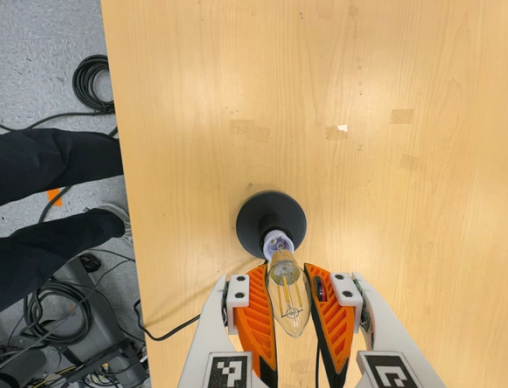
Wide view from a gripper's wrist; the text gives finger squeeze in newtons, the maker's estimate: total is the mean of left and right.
{"total": 20.1, "left": 22.2, "right": 18.0}